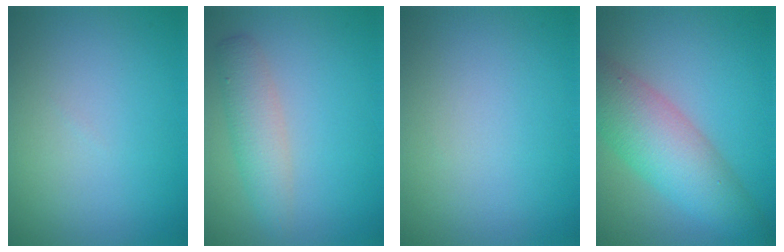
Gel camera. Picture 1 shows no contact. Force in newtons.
{"total": 3.0, "press": 3.0, "slide": 0.1}
{"total": 0.0}
{"total": 7.2, "press": 7.2, "slide": 0.2}